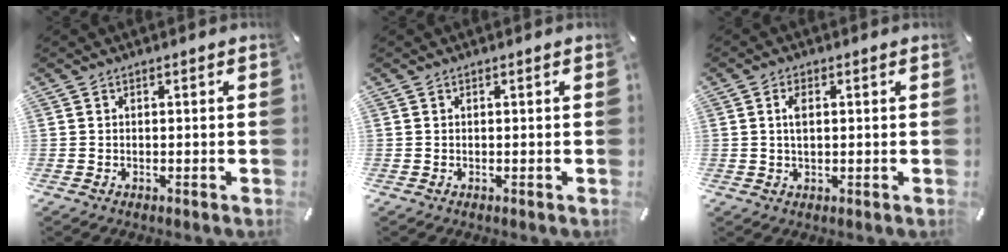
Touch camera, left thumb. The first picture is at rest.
{"total": 0.0}
{"total": 3.2, "force": [0.6, 1.7, 2.7], "torque": [-0.065, 0.005, 0.005]}